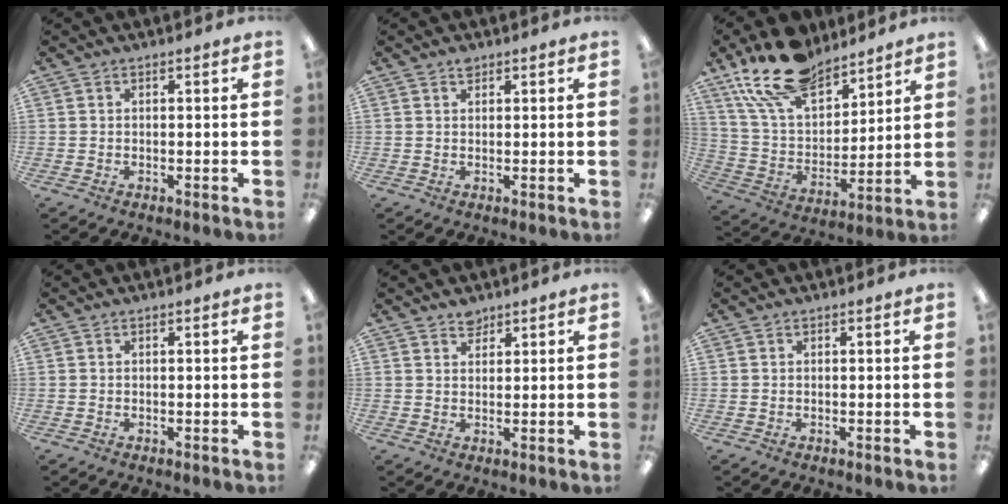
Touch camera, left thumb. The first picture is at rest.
{"total": 1.4, "force": [1.1, 0.6, 0.5], "torque": [-0.004, -0.004, 0.019]}
{"total": 20.1, "force": [14.9, 9.8, 9.3], "torque": [-0.180, -0.078, 0.272]}
{"total": 0.0}
{"total": 2.6, "force": [2.3, 1.1, 0.2], "torque": [0.002, -0.010, 0.043]}
{"total": 0.0}